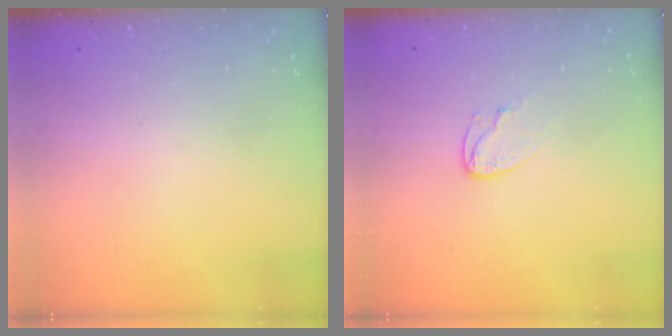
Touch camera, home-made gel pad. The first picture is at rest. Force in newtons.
{"total": 6.7, "press": 6.7, "slide": 0.6}